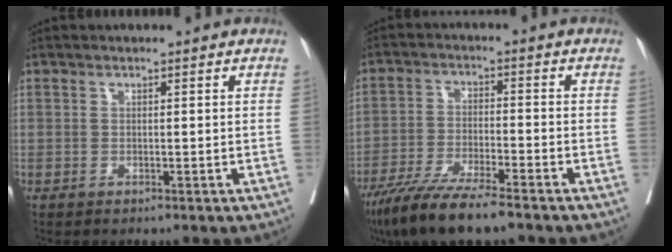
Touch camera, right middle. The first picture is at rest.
{"total": 10.7, "force": [-8.3, 0.9, 6.6], "torque": [-0.113, -0.029, -0.146]}